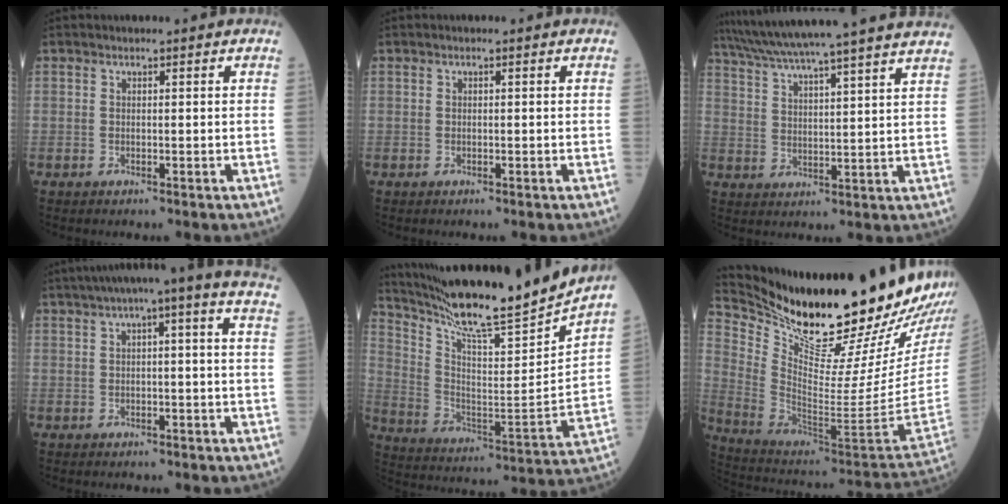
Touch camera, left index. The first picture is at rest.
{"total": 0.0}
{"total": 23.6, "force": [21.0, -1.2, 10.7], "torque": [-0.184, -0.005, 0.291]}
{"total": 8.7, "force": [5.3, 0.1, 6.8], "torque": [-0.103, 0.044, 0.060]}
{"total": 21.0, "force": [19.0, -1.6, 8.7], "torque": [-0.163, -0.064, 0.302]}
{"total": 28.3, "force": [24.4, 1.6, 14.2], "torque": [-0.250, -0.104, 0.375]}